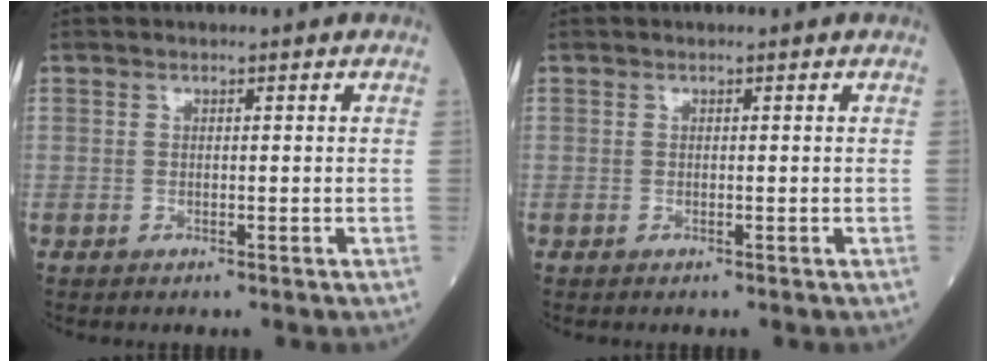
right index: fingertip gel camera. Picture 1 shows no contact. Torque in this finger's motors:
{"motor_torque": [0.00, 0.00, 0.00, 0.00]}